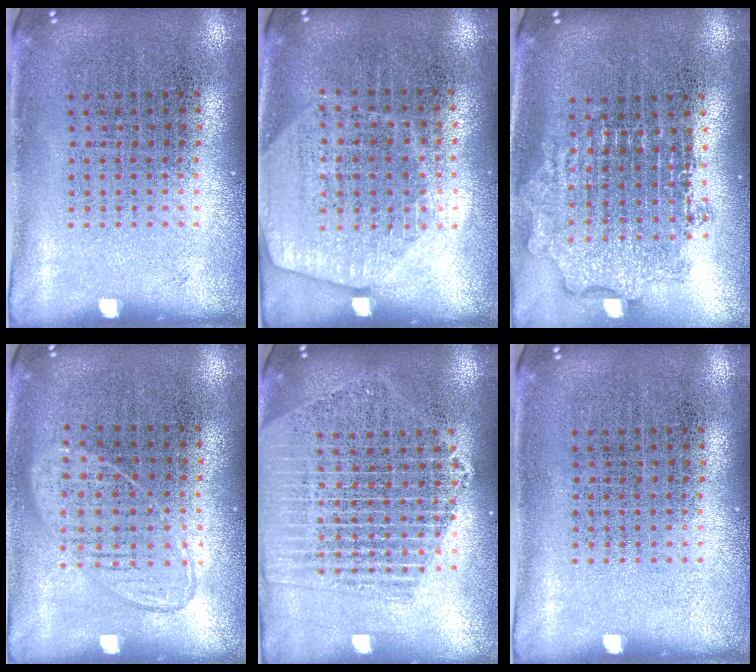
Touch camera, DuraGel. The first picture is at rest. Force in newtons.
{"total": 1.7, "press": 1.6, "slide": 0.8}
{"total": 1.9, "press": 1.5, "slide": 1.1}
{"total": 0.9, "press": 0.8, "slide": 0.4}
{"total": 2.1, "press": 1.9, "slide": 0.9}
{"total": 0.0}